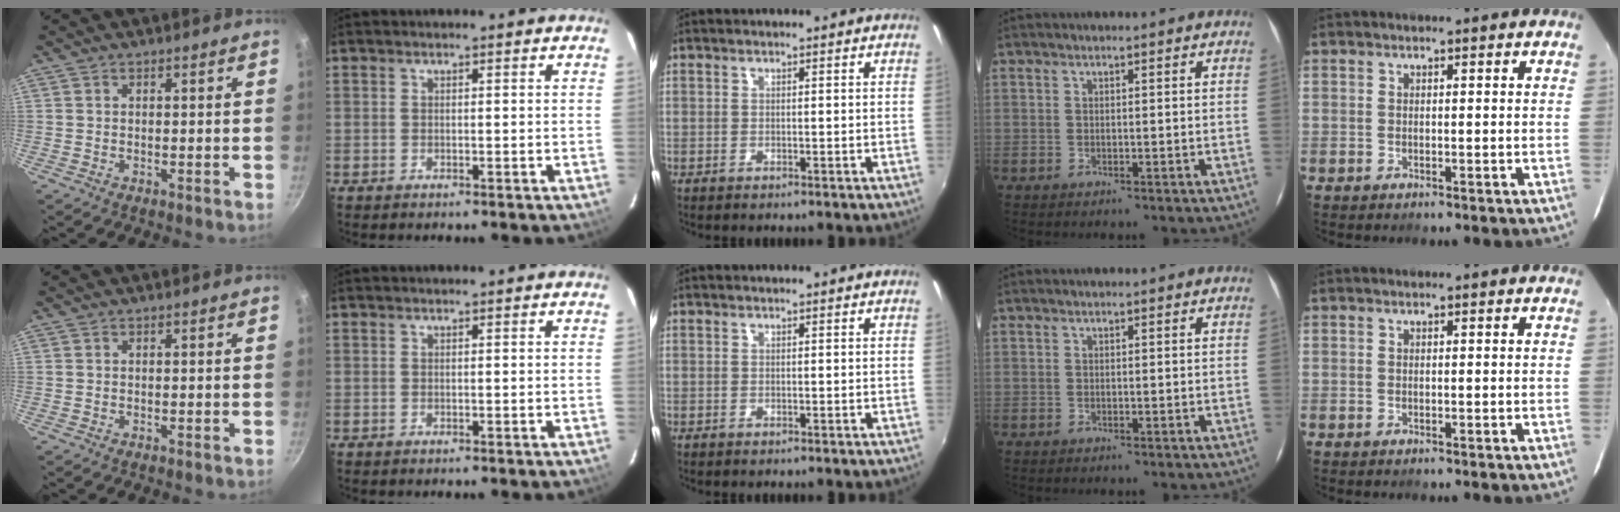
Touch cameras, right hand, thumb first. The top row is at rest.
{}